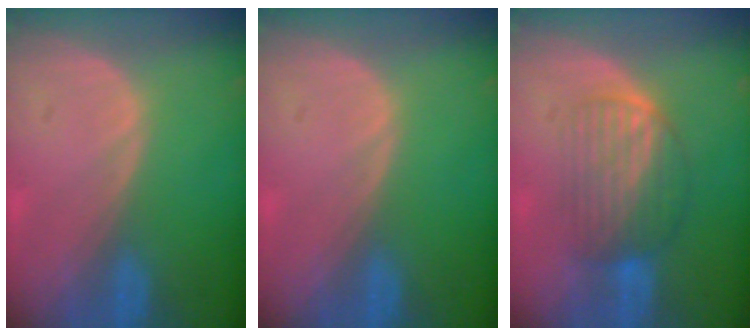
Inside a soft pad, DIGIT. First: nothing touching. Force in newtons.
{"total": 0.0}
{"total": 6.5, "press": 6.3, "slide": 1.6}